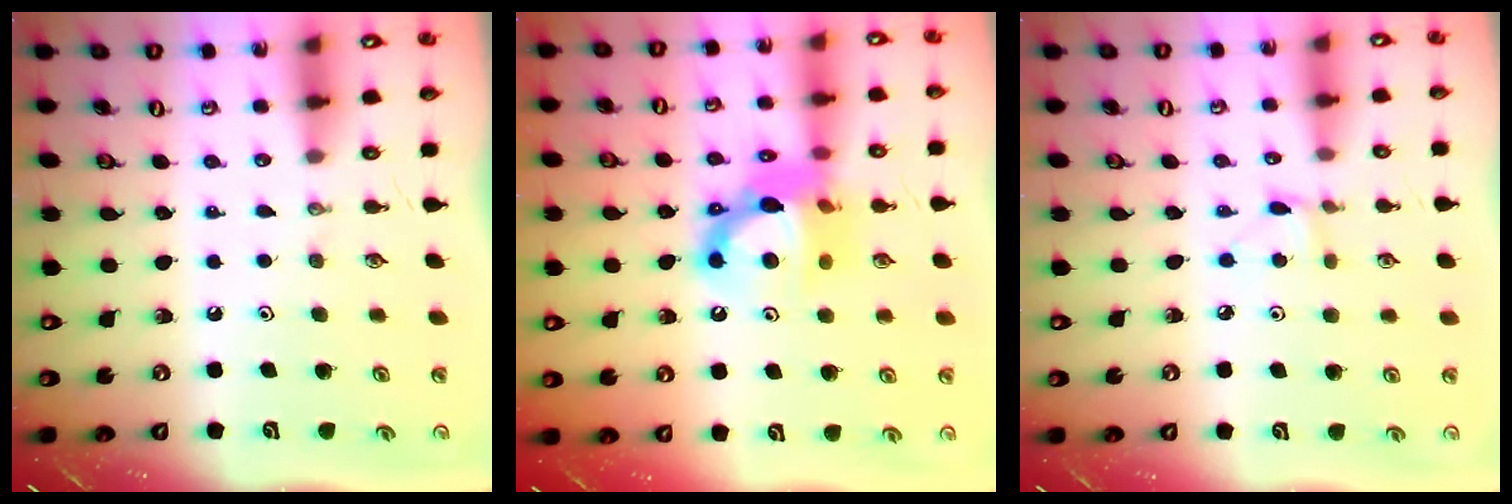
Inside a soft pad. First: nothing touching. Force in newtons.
{"total": 13.4, "press": 13.3, "slide": 1.9}
{"total": 3.5, "press": 3.5, "slide": 0.4}